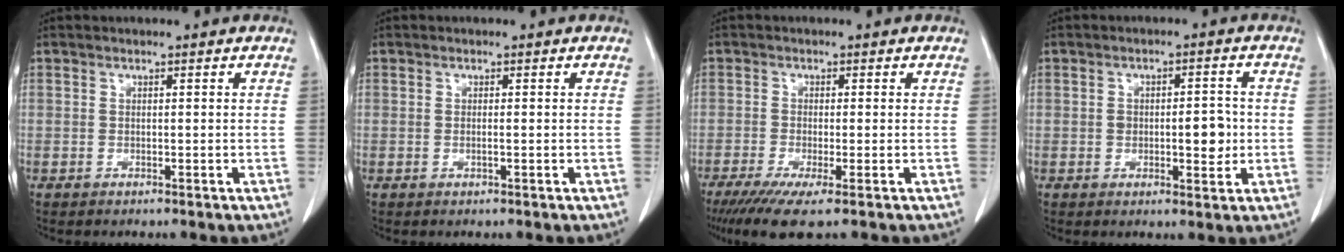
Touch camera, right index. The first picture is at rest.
{"total": 0.6, "force": [-0.2, -0.1, 0.5], "torque": [-0.010, 0.000, -0.003]}
{"total": 5.9, "force": [-3.8, 0.3, 4.5], "torque": [-0.075, -0.016, -0.067]}
{"total": 5.2, "force": [-0.5, 2.1, 4.7], "torque": [-0.069, 0.001, -0.003]}